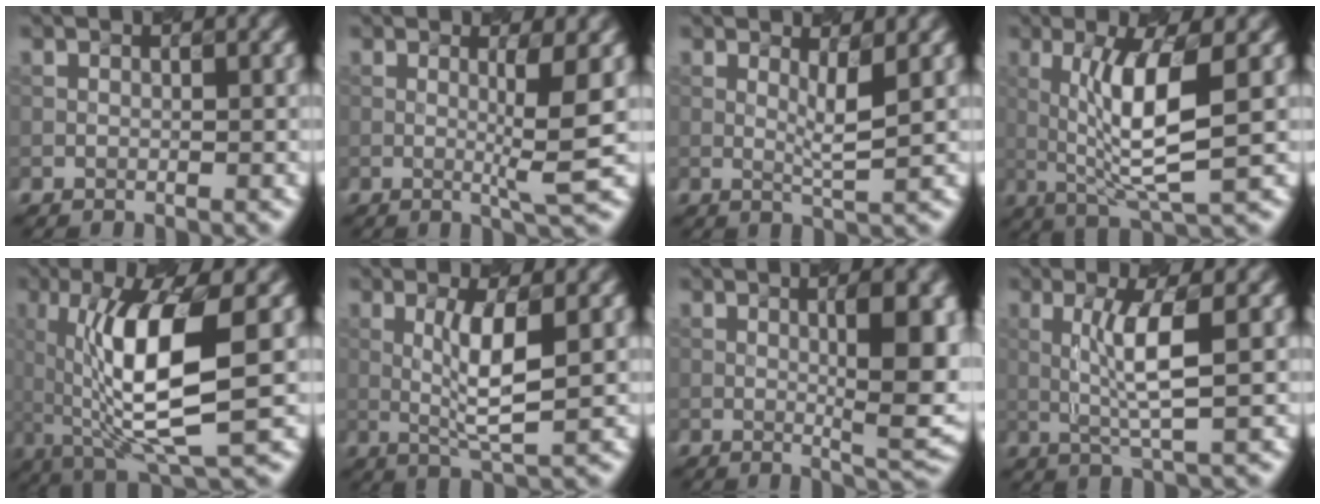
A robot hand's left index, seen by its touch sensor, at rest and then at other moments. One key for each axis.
{"total": 3.4, "fx": 0.1, "fy": 0.1, "fz": 3.4, "tx": -0.056, "ty": -0.007, "tz": 0.010}
{"total": 2.1, "fx": 0.6, "fy": 0.2, "fz": 2.0, "tx": -0.033, "ty": -0.006, "tz": 0.018}
{"total": 6.8, "fx": 0.5, "fy": 1.2, "fz": 6.6, "tx": -0.121, "ty": -0.001, "tz": 0.025}
{"total": 9.8, "fx": 0.4, "fy": 2.6, "fz": 9.4, "tx": -0.160, "ty": 0.000, "tz": 0.020}
{"total": 4.1, "fx": 0.4, "fy": 0.5, "fz": 4.1, "tx": -0.086, "ty": -0.002, "tz": 0.021}
{"total": 7.5, "fx": 0.8, "fy": 1.7, "fz": 7.2, "tx": -0.087, "ty": -0.002, "tz": 0.025}
{"total": 4.0, "fx": 0.5, "fy": 0.1, "fz": 3.9, "tx": -0.086, "ty": 0.003, "tz": 0.026}